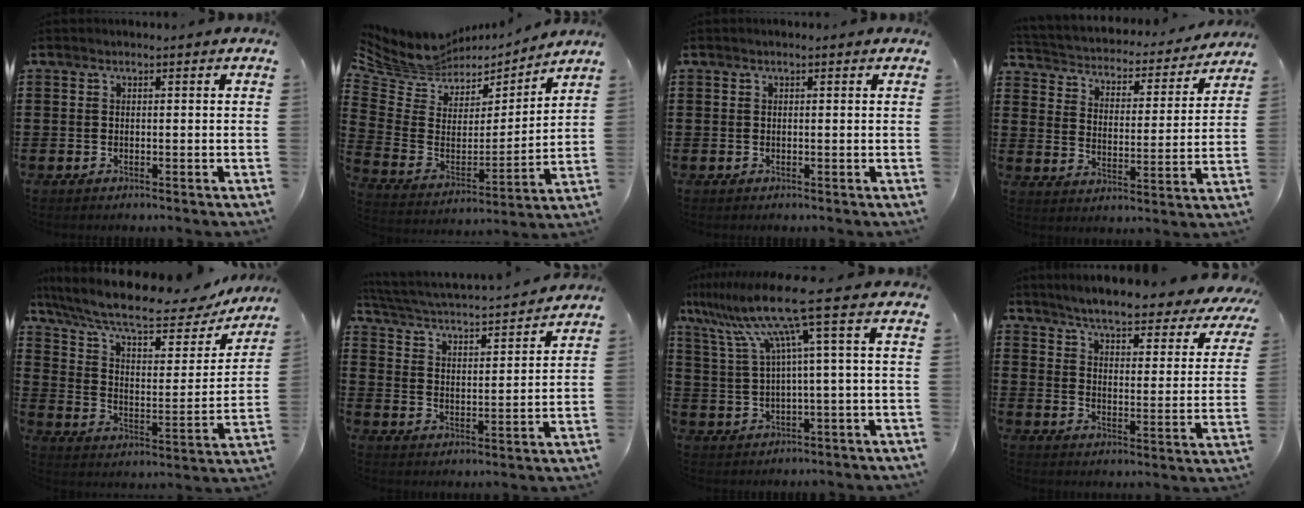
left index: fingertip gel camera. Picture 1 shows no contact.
{"total": 6.5, "force": [5.9, 2.6, 0.3], "torque": [-0.049, -0.047, 0.103]}
{"total": 0.5, "force": [0.3, 0.1, 0.4], "torque": [-0.007, 0.001, 0.006]}
{"total": 2.6, "force": [2.5, 0.6, 0.2], "torque": [-0.023, -0.027, 0.031]}
{"total": 11.4, "force": [9.0, 2.3, 6.6], "torque": [-0.155, -0.046, 0.152]}
{"total": 2.9, "force": [2.7, 0.0, 1.1], "torque": [-0.039, -0.030, 0.035]}
{"total": 11.0, "force": [5.1, -0.3, 9.8], "torque": [-0.230, -0.031, 0.068]}
{"total": 5.0, "force": [4.7, -0.1, 1.7], "torque": [-0.057, -0.039, 0.075]}